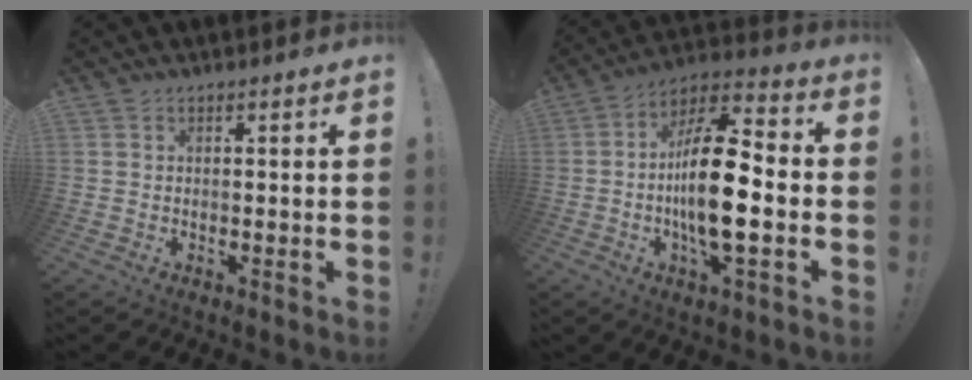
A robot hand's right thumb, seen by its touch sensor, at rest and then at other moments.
{"total": 19.2, "force": [-2.5, 7.0, 17.7], "torque": [-0.317, 0.006, -0.048]}